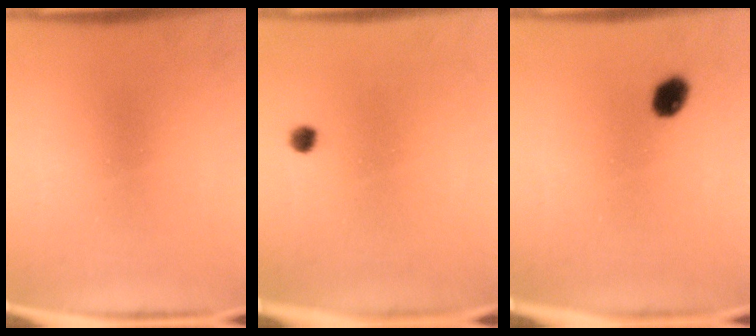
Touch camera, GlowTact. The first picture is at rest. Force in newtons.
{"total": 1.3}
{"total": 3.5}